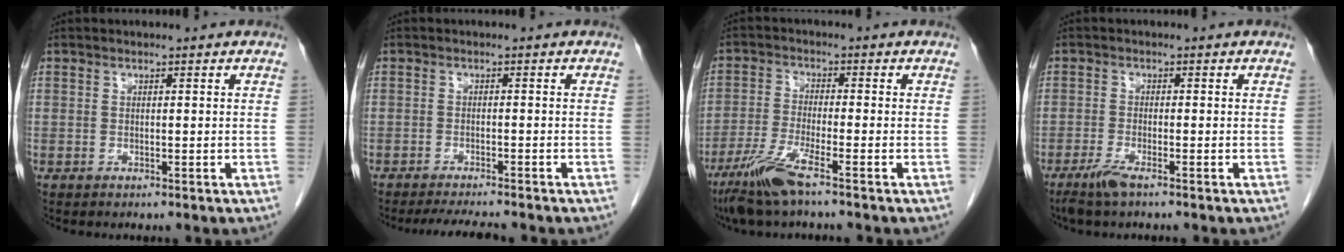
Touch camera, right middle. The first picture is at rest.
{"total": 5.6, "force": [-5.1, 0.3, 2.3], "torque": [-0.036, -0.017, -0.079]}
{"total": 7.0, "force": [-4.8, 0.0, 5.0], "torque": [-0.108, -0.021, -0.098]}
{"total": 2.9, "force": [-2.2, 0.2, 1.8], "torque": [-0.045, -0.005, -0.045]}